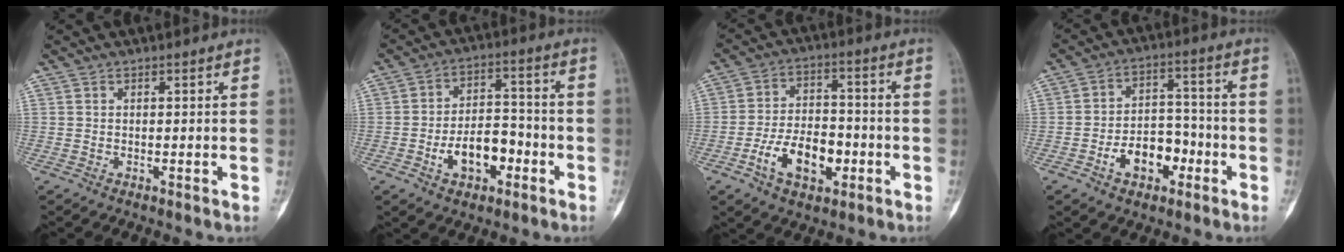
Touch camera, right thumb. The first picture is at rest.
{"total": 10.2, "force": [-3.8, 6.1, 7.2], "torque": [-0.097, 0.039, -0.062]}
{"total": 11.9, "force": [-4.3, 6.9, 8.6], "torque": [-0.129, 0.028, -0.073]}
{"total": 10.1, "force": [-4.2, 6.6, 6.4], "torque": [-0.071, 0.045, -0.069]}